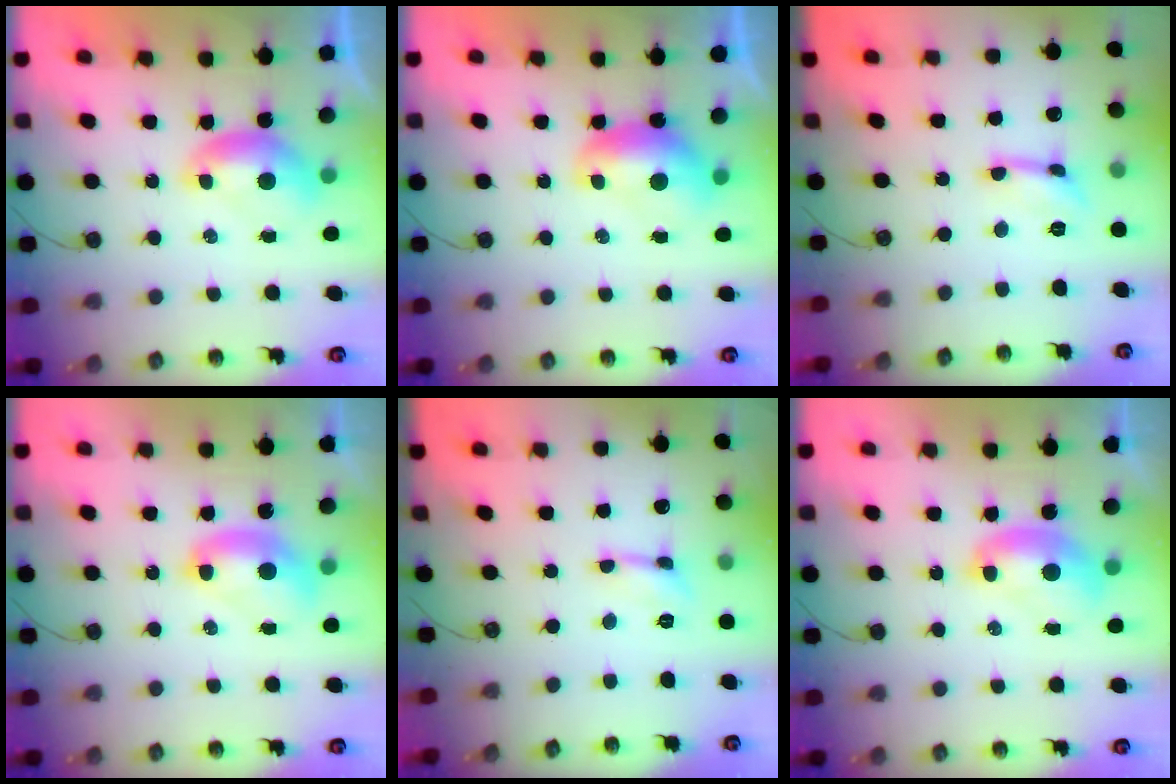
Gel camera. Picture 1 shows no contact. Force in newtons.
{"total": 1.0, "press": 1.0, "slide": 0.4}
{"total": 0.0}
{"total": 2.5, "press": 2.5, "slide": 0.1}
{"total": 0.5, "press": 0.5, "slide": 0.2}
{"total": 1.9, "press": 1.9, "slide": 0.1}